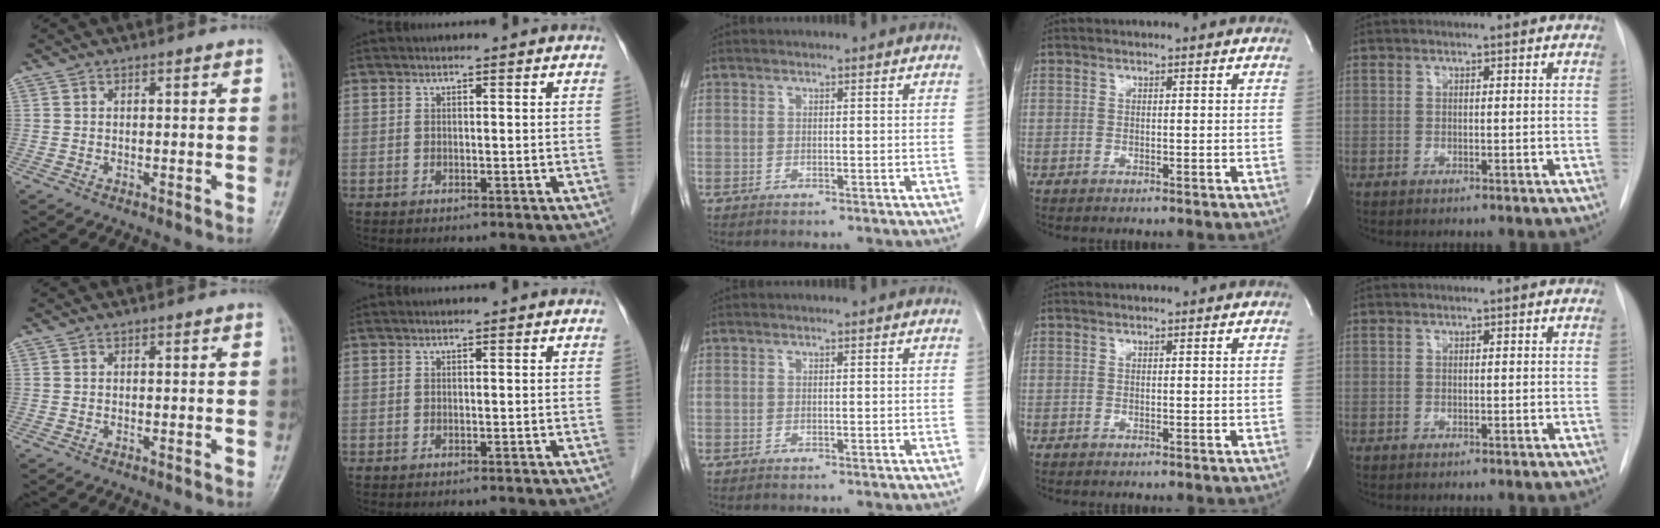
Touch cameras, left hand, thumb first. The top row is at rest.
{}